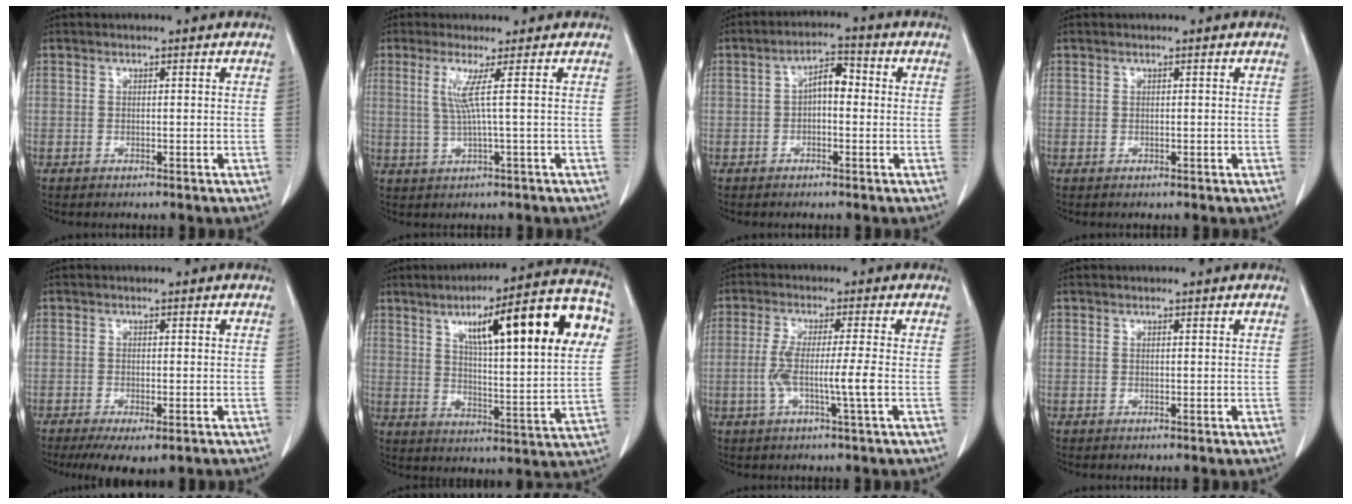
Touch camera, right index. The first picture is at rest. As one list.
[{"total": 3.7, "force": [0.9, -1.2, 3.4], "torque": [-0.077, 0.002, 0.022]}, {"total": 4.3, "force": [-0.1, 2.0, 3.8], "torque": [-0.066, 0.022, -0.004]}, {"total": 0.0}, {"total": 6.7, "force": [-4.4, 2.0, 4.5], "torque": [-0.061, -0.016, -0.065]}, {"total": 22.7, "force": [8.3, 3.0, 21.0], "torque": [-0.295, 0.029, 0.115]}, {"total": 6.2, "force": [-1.3, -0.6, 6.1], "torque": [-0.121, -0.006, -0.026]}, {"total": 0.0}]